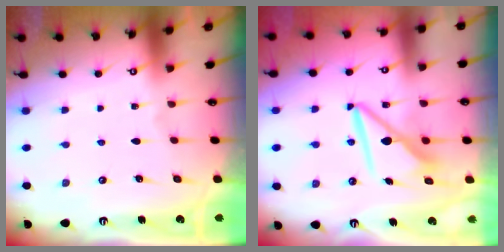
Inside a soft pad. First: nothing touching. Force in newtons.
{"total": 9.0, "press": 8.9, "slide": 1.0}